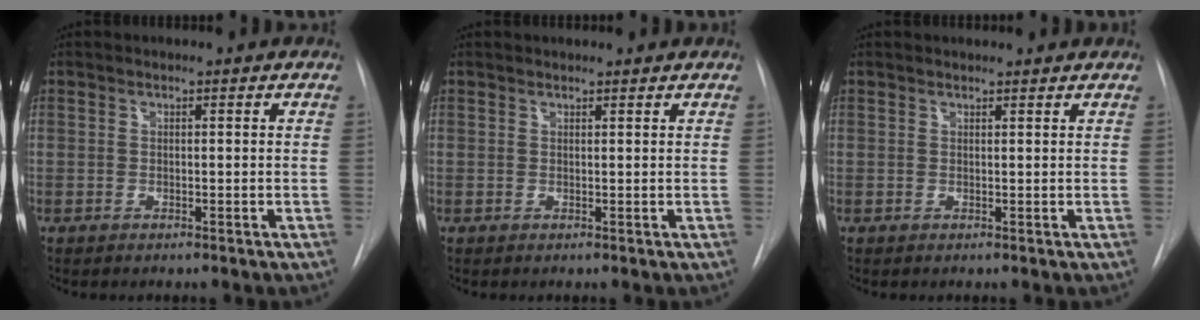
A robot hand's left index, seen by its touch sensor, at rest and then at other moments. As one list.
[{"total": 2.9, "force": [2.8, 0.4, 0.6], "torque": [-0.010, 0.021, 0.035]}, {"total": 3.7, "force": [3.6, 0.5, 0.7], "torque": [-0.012, 0.021, 0.041]}]